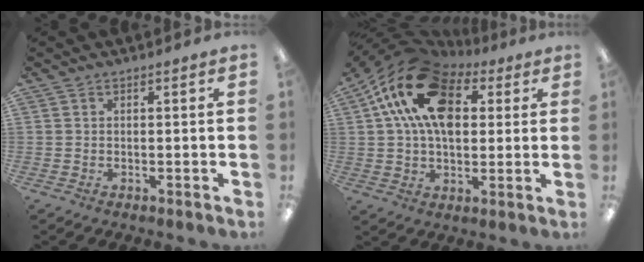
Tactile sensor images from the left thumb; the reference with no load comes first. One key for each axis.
{"total": 19.2, "fx": 7.0, "fy": 12.4, "fz": 12.9, "tx": -0.242, "ty": -0.011, "tz": 0.127}